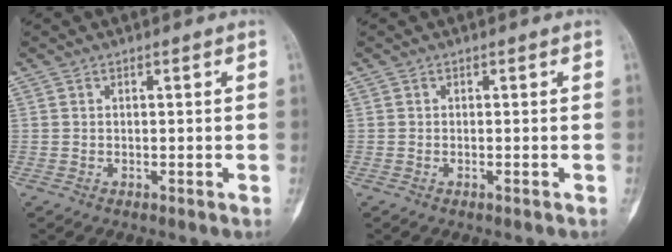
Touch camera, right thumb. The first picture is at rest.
{"total": 0.5, "force": [-0.3, 0.1, 0.4], "torque": [-0.011, 0.002, -0.004]}